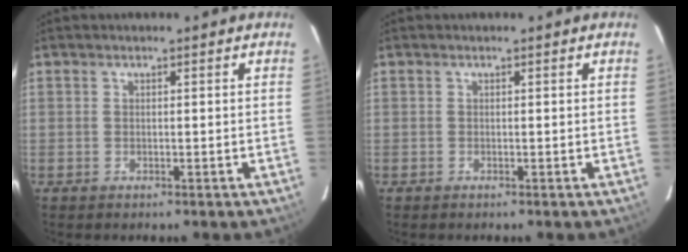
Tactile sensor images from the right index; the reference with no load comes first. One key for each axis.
{"total": 0.0}